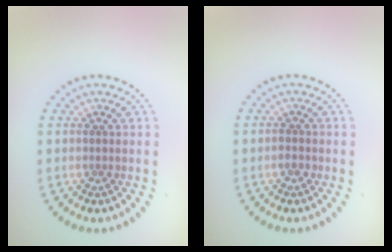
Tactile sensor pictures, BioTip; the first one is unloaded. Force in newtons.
{"total": 0.9, "press": 0.9, "slide": 0.3}